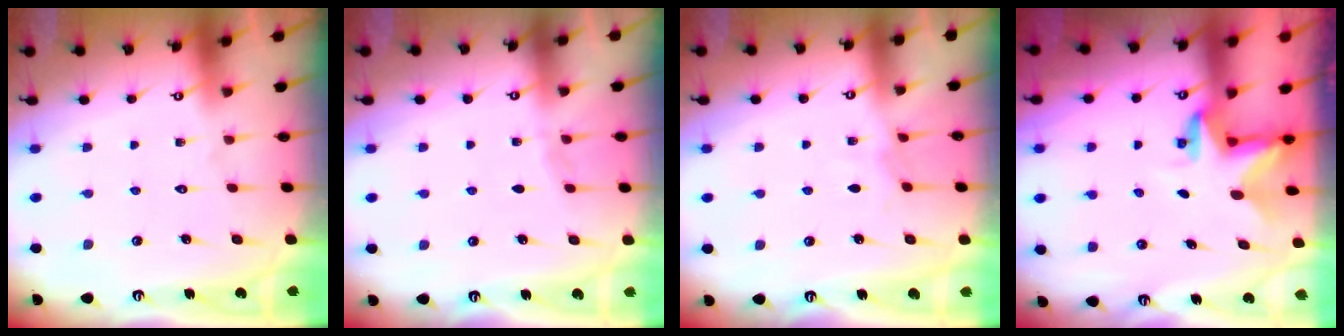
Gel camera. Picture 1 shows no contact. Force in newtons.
{"total": 1.0, "press": 1.0, "slide": 0.3}
{"total": 4.5, "press": 4.5, "slide": 0.6}
{"total": 2.8, "press": 2.8, "slide": 0.1}